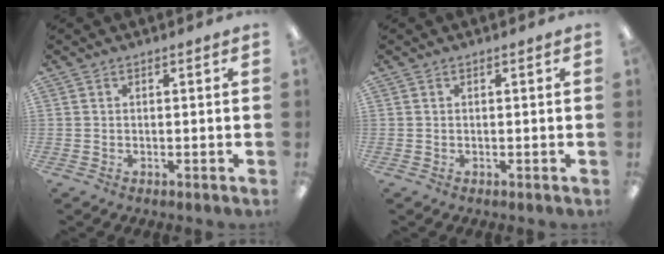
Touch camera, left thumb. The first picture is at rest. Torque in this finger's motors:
{"motor_torque": [0.00, 0.02, -0.19, 0.13, 0.00]}